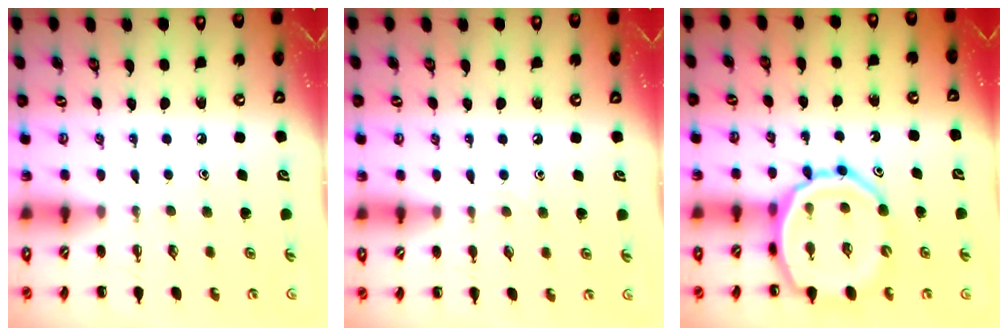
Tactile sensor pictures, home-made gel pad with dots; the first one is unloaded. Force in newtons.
{"total": 2.4, "press": 2.3, "slide": 0.7}
{"total": 15.2, "press": 14.8, "slide": 3.4}